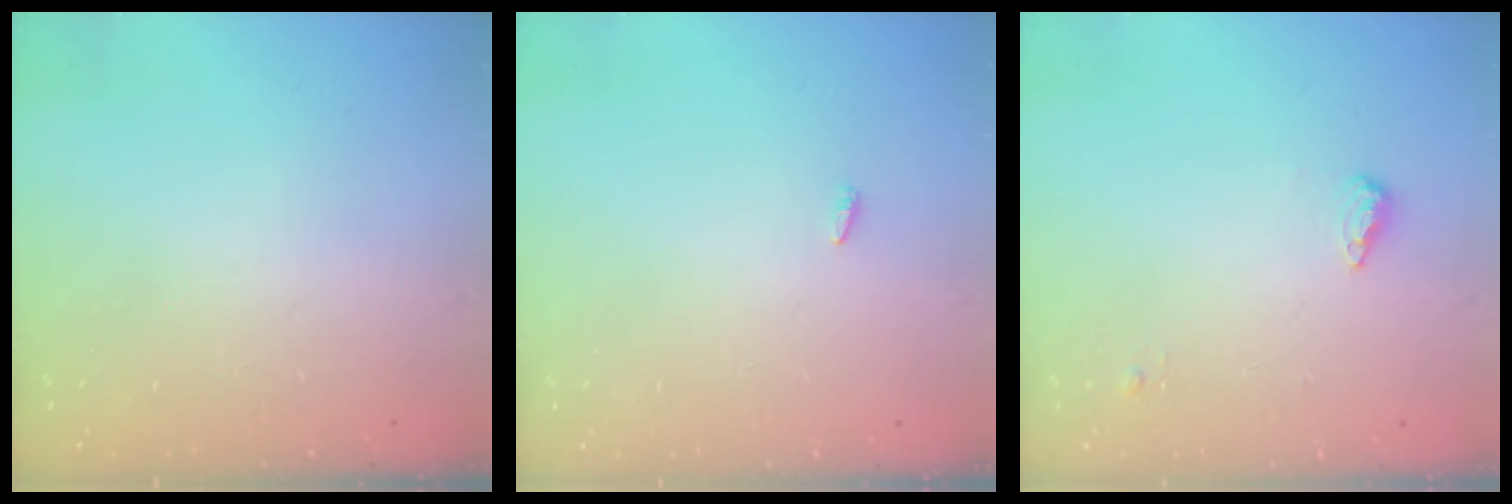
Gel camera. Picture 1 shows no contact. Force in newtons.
{"total": 2.1, "press": 1.9, "slide": 0.7}
{"total": 5.0, "press": 4.9, "slide": 1.1}